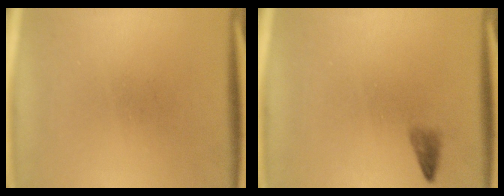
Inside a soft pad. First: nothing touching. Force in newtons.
{"total": 1.2}